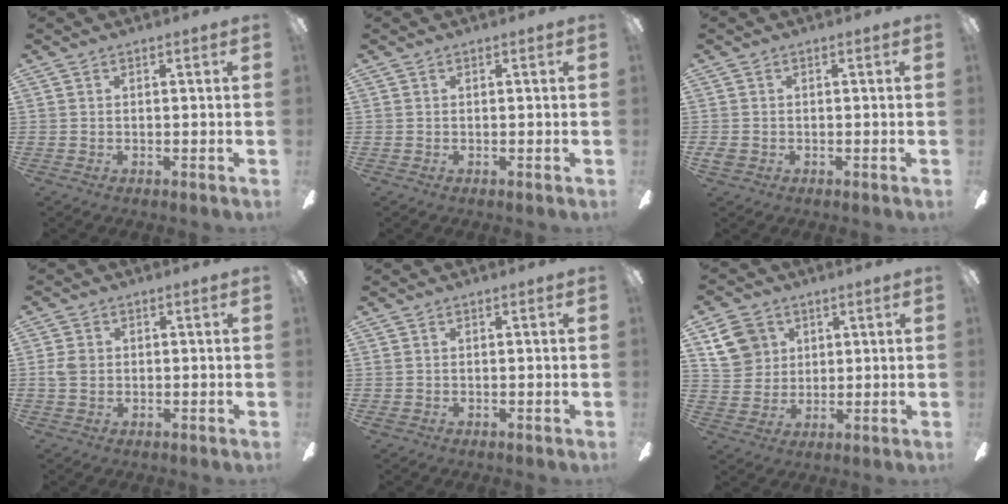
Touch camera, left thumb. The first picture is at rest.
{"total": 0.0}
{"total": 1.5, "force": [-0.7, 1.1, 0.8], "torque": [-0.013, 0.002, -0.013]}
{"total": 3.0, "force": [0.0, 2.4, 1.7], "torque": [-0.033, 0.006, 0.001]}
{"total": 0.0}
{"total": 9.1, "force": [4.2, 7.6, 2.7], "torque": [-0.050, -0.001, 0.086]}